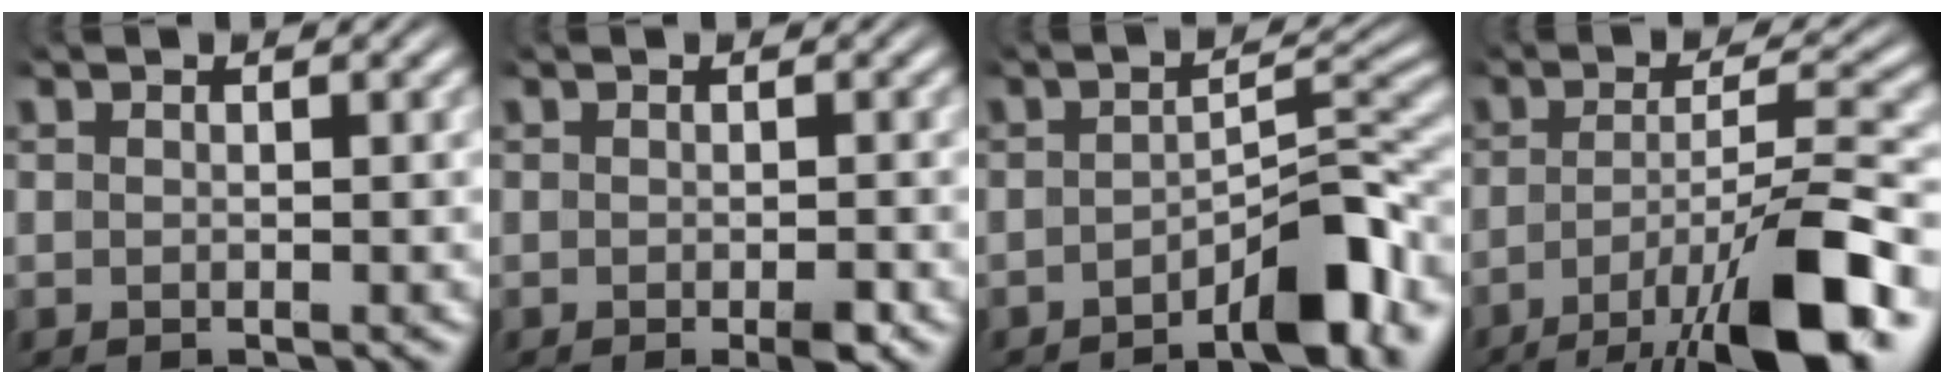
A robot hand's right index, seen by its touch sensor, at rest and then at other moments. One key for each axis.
{"total": 1.3, "fx": -0.8, "fy": 0.1, "fz": 1.0, "tx": -0.014, "ty": 0.000, "tz": -0.015}
{"total": 5.3, "fx": -3.0, "fy": 1.0, "fz": 4.3, "tx": -0.051, "ty": 0.004, "tz": -0.053}
{"total": 9.2, "fx": -4.8, "fy": 2.1, "fz": 7.6, "tx": -0.110, "ty": -0.019, "tz": -0.063}